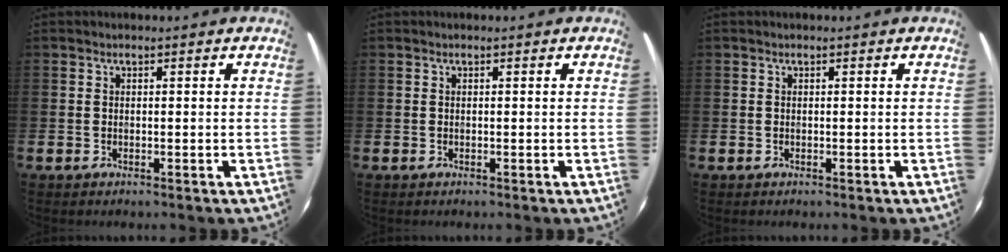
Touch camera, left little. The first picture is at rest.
{"total": 0.0}
{"total": 0.0}